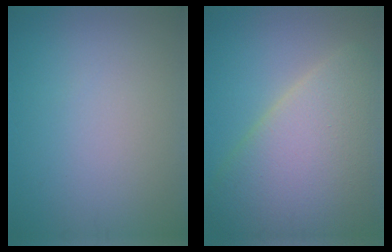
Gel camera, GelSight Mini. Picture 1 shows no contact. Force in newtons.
{"total": 11.2, "press": 11.2, "slide": 0.9}